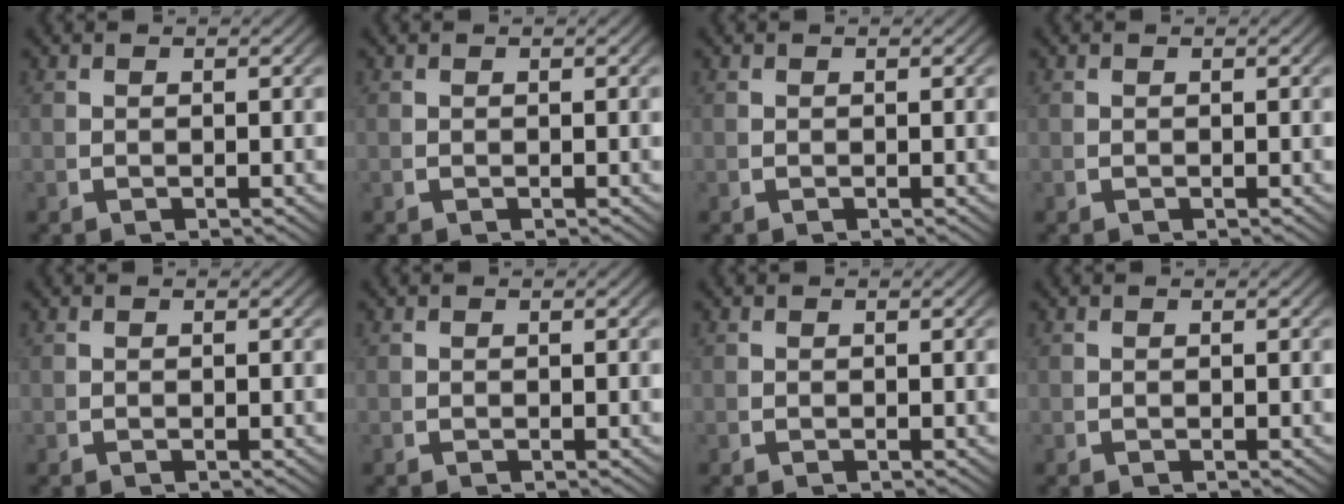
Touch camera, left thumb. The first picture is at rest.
{"total": 0.0}
{"total": 0.0}
{"total": 0.0}
{"total": 0.0}
{"total": 0.0}
{"total": 0.0}
{"total": 0.0}